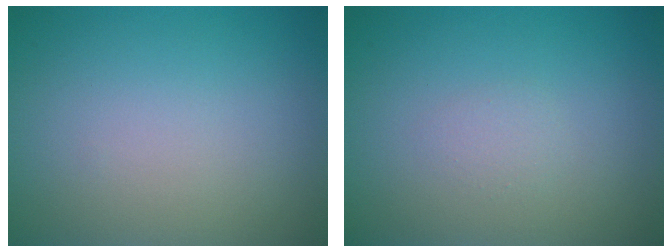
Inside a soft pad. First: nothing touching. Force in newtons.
{"total": 0.8, "press": 0.8, "slide": 0.1}